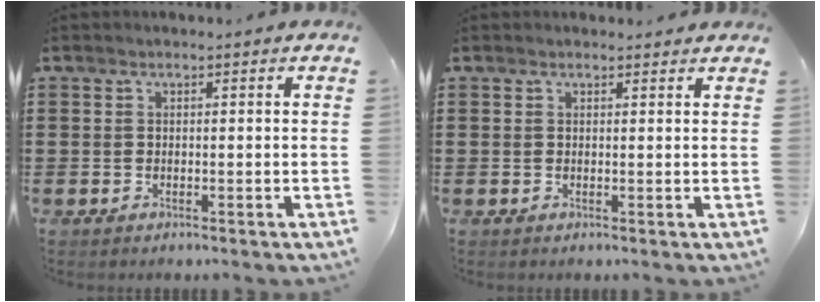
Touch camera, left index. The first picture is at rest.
{"total": 0.6, "force": [0.6, 0.3, 0.1], "torque": [-0.004, 0.002, 0.012]}